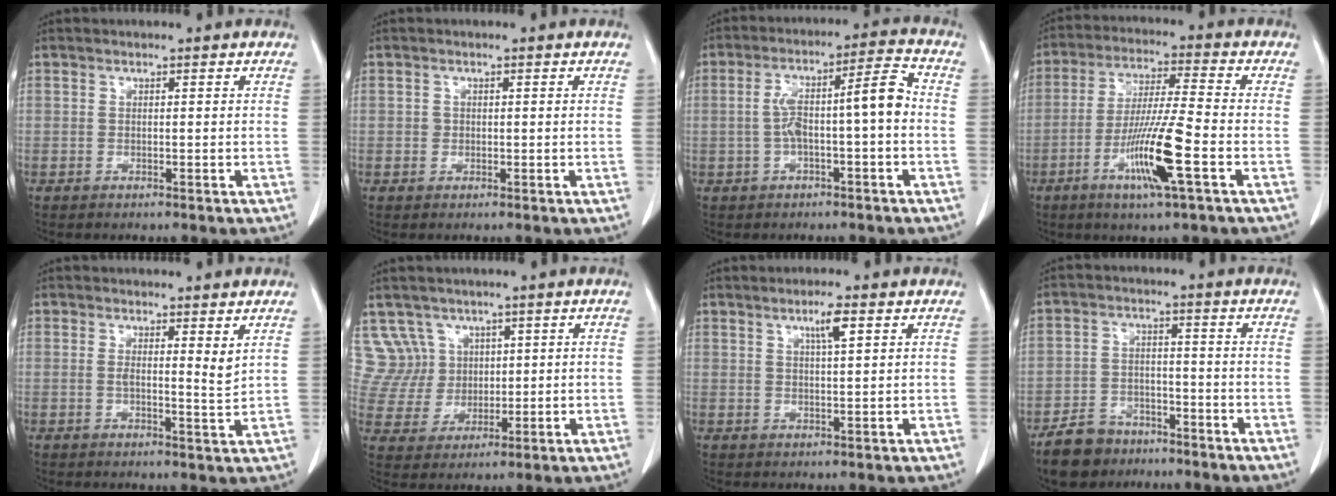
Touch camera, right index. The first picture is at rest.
{"total": 0.6, "force": [-0.1, 0.6, 0.1], "torque": [-0.005, 0.003, 0.001]}
{"total": 8.4, "force": [-1.0, 1.1, 8.3], "torque": [-0.148, 0.040, -0.014]}
{"total": 11.8, "force": [-4.6, -0.3, 10.9], "torque": [-0.215, -0.017, -0.086]}
{"total": 2.8, "force": [1.2, 0.3, 2.5], "torque": [-0.046, -0.007, 0.019]}
{"total": 6.7, "force": [3.2, 5.8, -0.5], "torque": [0.010, 0.022, 0.074]}
{"total": 3.2, "force": [1.6, 0.1, 2.8], "torque": [-0.051, 0.000, 0.027]}
{"total": 7.3, "force": [-5.6, 4.3, 2.1], "torque": [-0.054, 0.001, -0.095]}